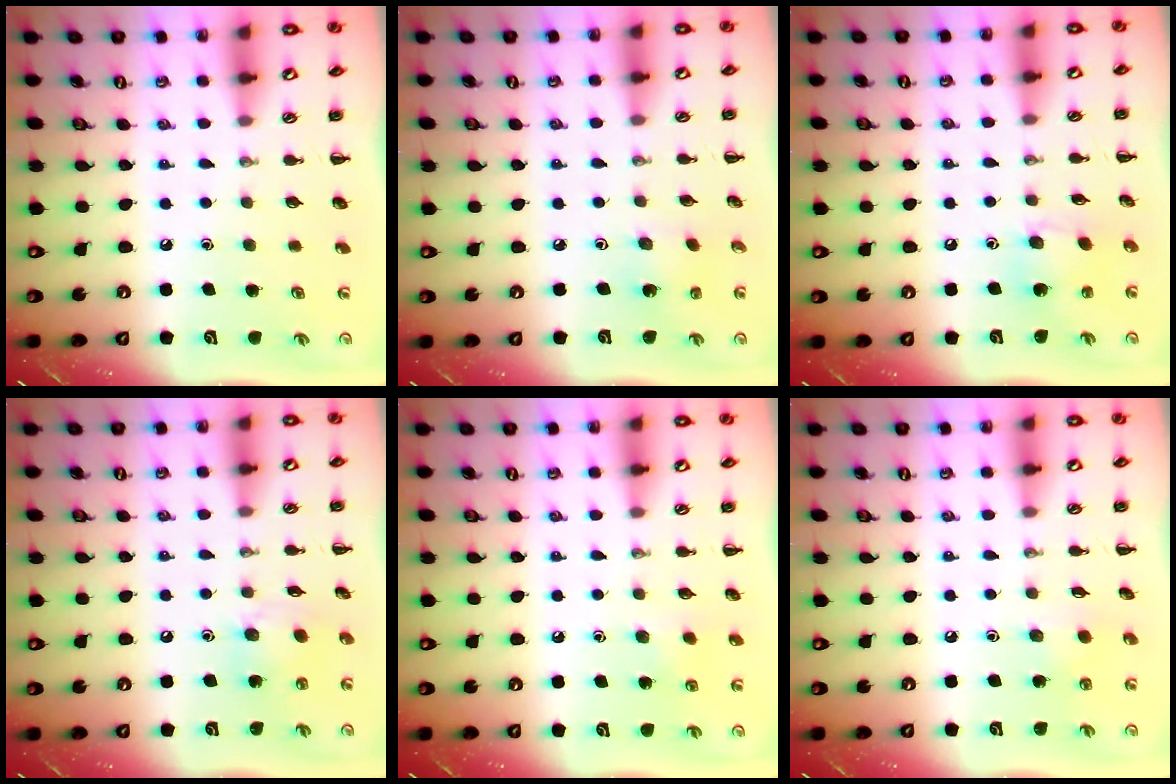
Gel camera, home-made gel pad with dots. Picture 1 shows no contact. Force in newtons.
{"total": 1.6, "press": 1.4, "slide": 0.6}
{"total": 6.9, "press": 6.9, "slide": 0.6}
{"total": 8.1, "press": 8.1, "slide": 0.6}
{"total": 5.1, "press": 4.9, "slide": 1.4}
{"total": 2.7, "press": 2.6, "slide": 0.6}